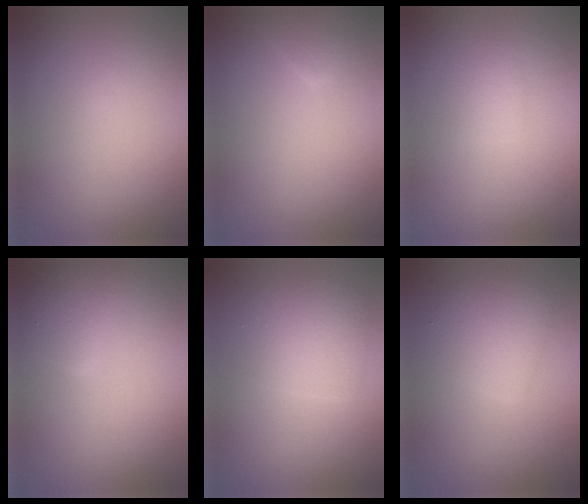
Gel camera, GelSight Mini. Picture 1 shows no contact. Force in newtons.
{"total": 1.8, "press": 1.8, "slide": 0.1}
{"total": 1.3, "press": 1.3, "slide": 0.1}
{"total": 2.4, "press": 2.4, "slide": 0.0}
{"total": 3.2, "press": 3.2, "slide": 0.0}
{"total": 3.4, "press": 3.4, "slide": 0.1}